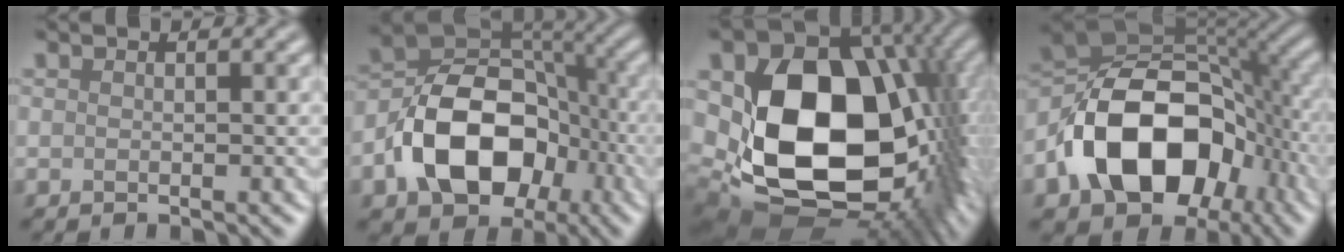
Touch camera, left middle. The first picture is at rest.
{"total": 11.6, "force": [-3.9, 7.8, 7.6], "torque": [-0.133, 0.002, -0.074]}
{"total": 19.0, "force": [1.1, 13.1, 13.7], "torque": [-0.267, -0.048, 0.059]}
{"total": 14.3, "force": [-4.5, 9.6, 9.5], "torque": [-0.168, 0.007, -0.088]}